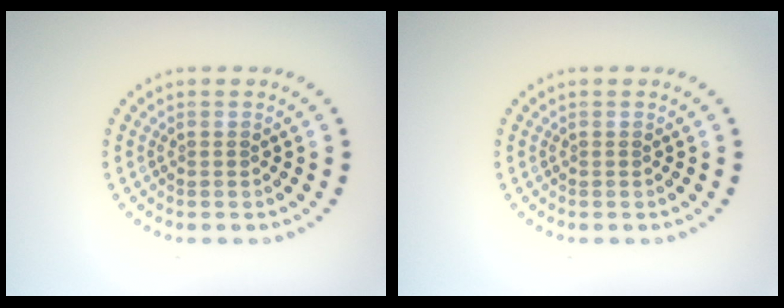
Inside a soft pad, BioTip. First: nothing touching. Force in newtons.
{"total": 0.0}